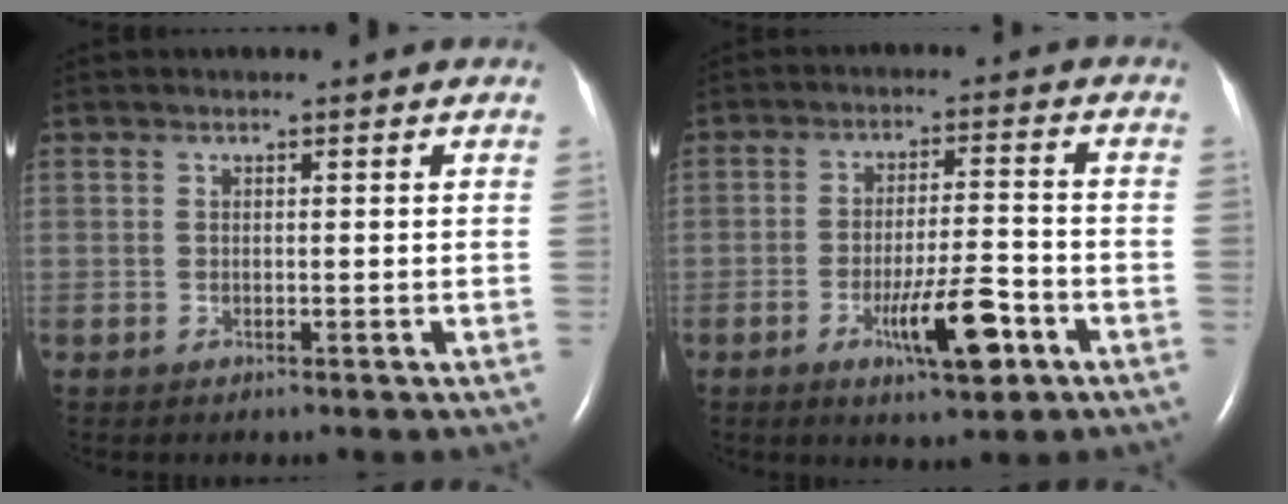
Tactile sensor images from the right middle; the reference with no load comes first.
{"total": 8.4, "force": [-4.0, 1.4, 7.2], "torque": [-0.124, -0.006, -0.061]}